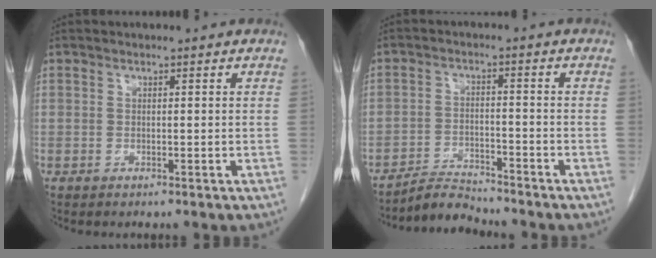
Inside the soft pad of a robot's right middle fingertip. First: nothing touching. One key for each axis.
{"total": 4.4, "fx": -4.4, "fy": -0.1, "fz": -0.3, "tx": 0.008, "ty": -0.008, "tz": -0.076}